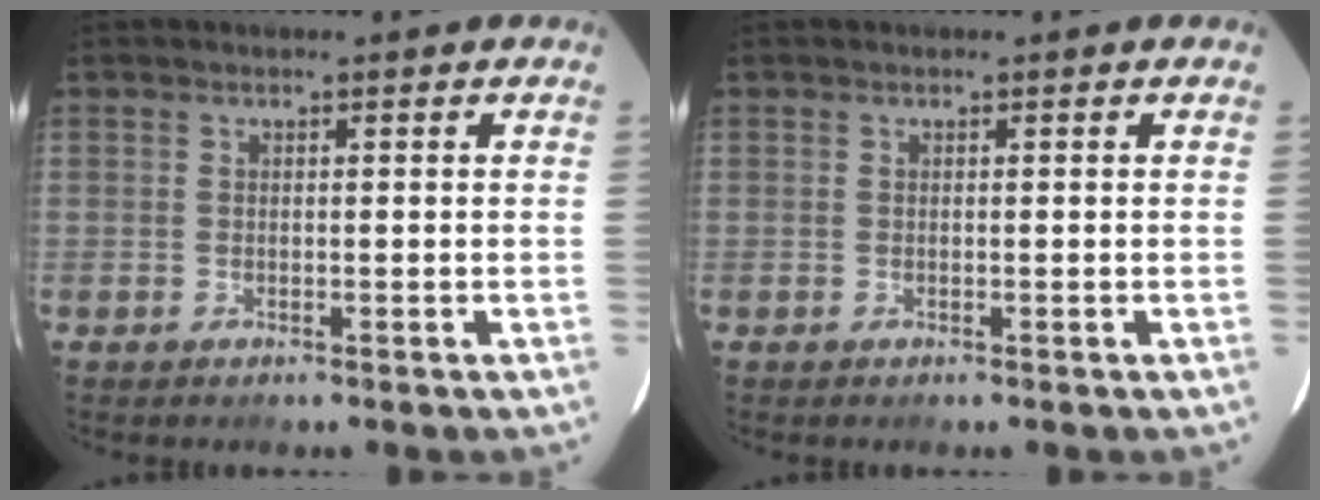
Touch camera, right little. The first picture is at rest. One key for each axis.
{"total": 0.0}